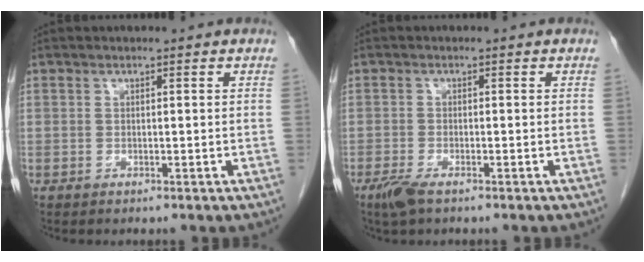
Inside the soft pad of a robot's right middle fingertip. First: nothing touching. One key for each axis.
{"total": 2.8, "fx": -1.9, "fy": 0.7, "fz": 1.9, "tx": -0.046, "ty": -0.006, "tz": -0.036}